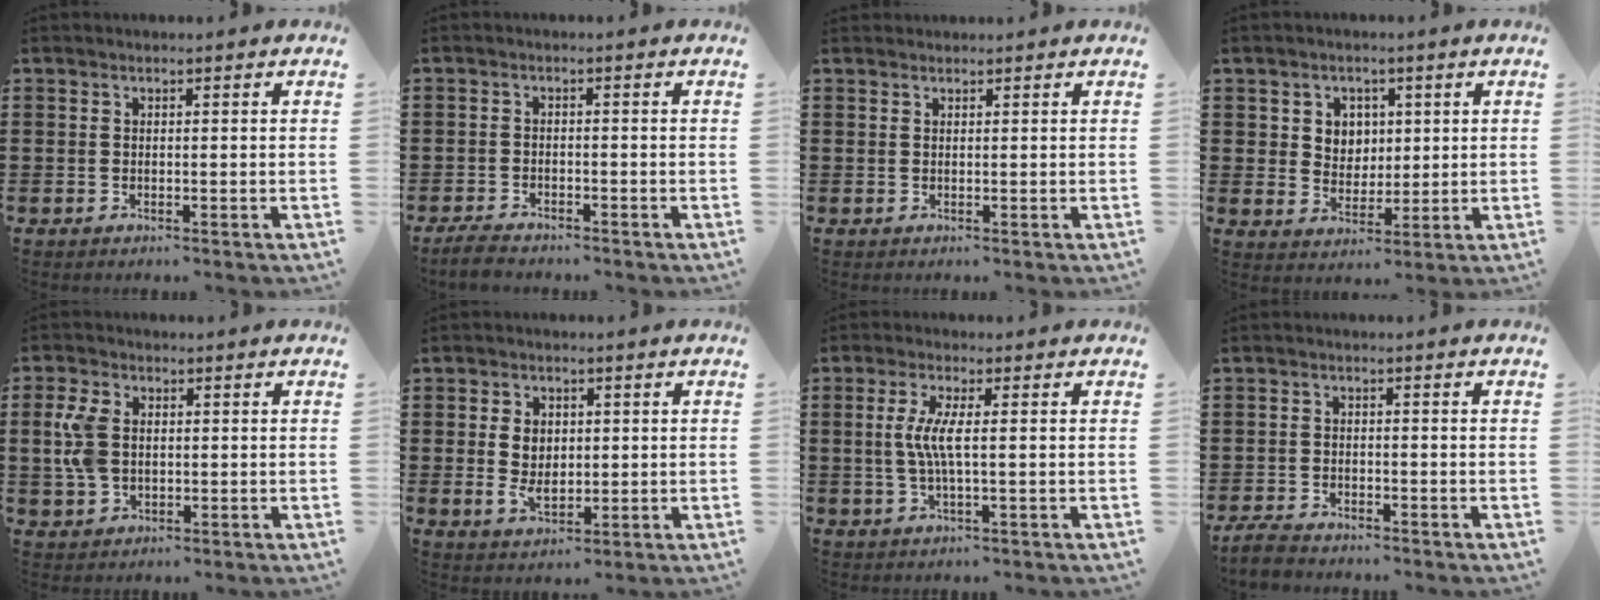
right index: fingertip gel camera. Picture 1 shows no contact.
{"total": 2.5, "force": [-2.4, 0.3, 0.6], "torque": [-0.022, -0.002, -0.050]}
{"total": 0.6, "force": [0.5, 0.1, -0.1], "torque": [0.003, 0.002, 0.010]}
{"total": 4.2, "force": [1.5, 3.9, 0.8], "torque": [-0.027, 0.011, 0.024]}
{"total": 5.9, "force": [0.6, 3.9, 4.4], "torque": [-0.123, 0.004, 0.002]}
{"total": 4.7, "force": [0.3, 3.3, 3.3], "torque": [-0.070, 0.007, 0.000]}
{"total": 4.7, "force": [0.1, 0.4, 4.7], "torque": [-0.109, -0.012, -0.009]}
{"total": 2.8, "force": [-2.7, 0.4, 0.7], "torque": [-0.022, -0.001, -0.057]}